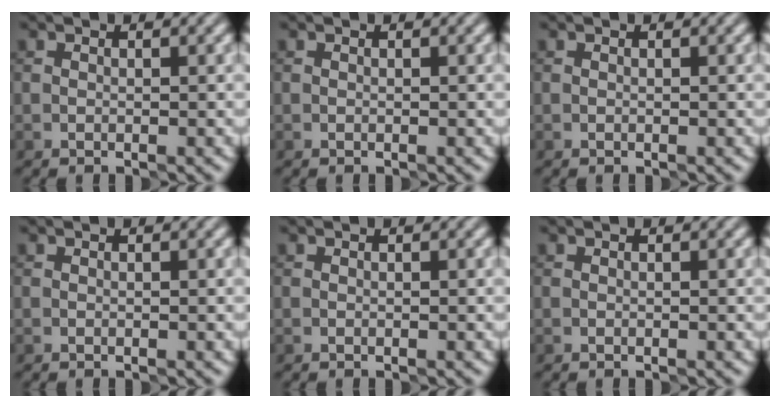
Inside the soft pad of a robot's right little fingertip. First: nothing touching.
{"total": 0.0}
{"total": 0.0}
{"total": 0.0}
{"total": 0.0}
{"total": 0.0}